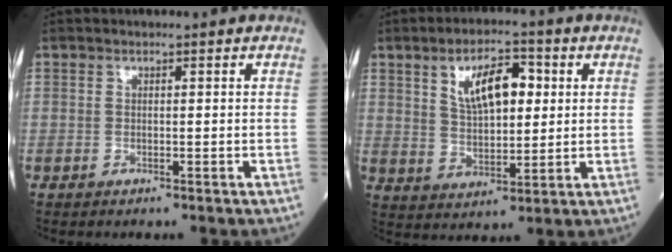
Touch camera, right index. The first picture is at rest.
{"total": 9.1, "force": [3.0, 3.8, 7.7], "torque": [-0.131, 0.012, 0.056]}